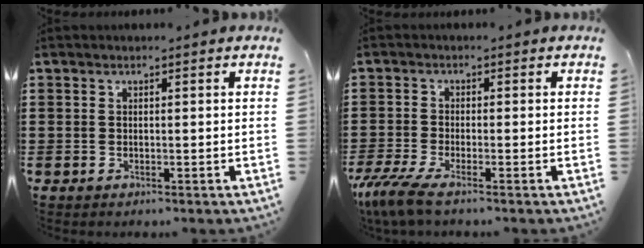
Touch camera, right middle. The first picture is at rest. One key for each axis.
{"total": 4.1, "fx": -3.2, "fy": 0.3, "fz": 2.5, "tx": -0.072, "ty": -0.020, "tz": -0.070}